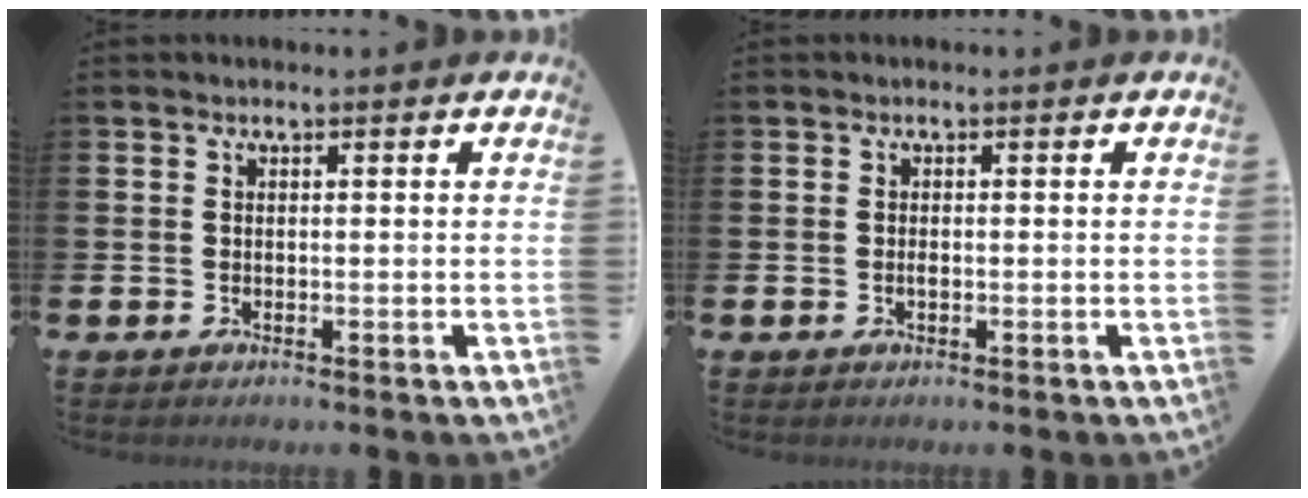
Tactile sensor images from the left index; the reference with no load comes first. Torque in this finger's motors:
{"motor_torque": [0.25, 0.05, -0.01, 0.03]}